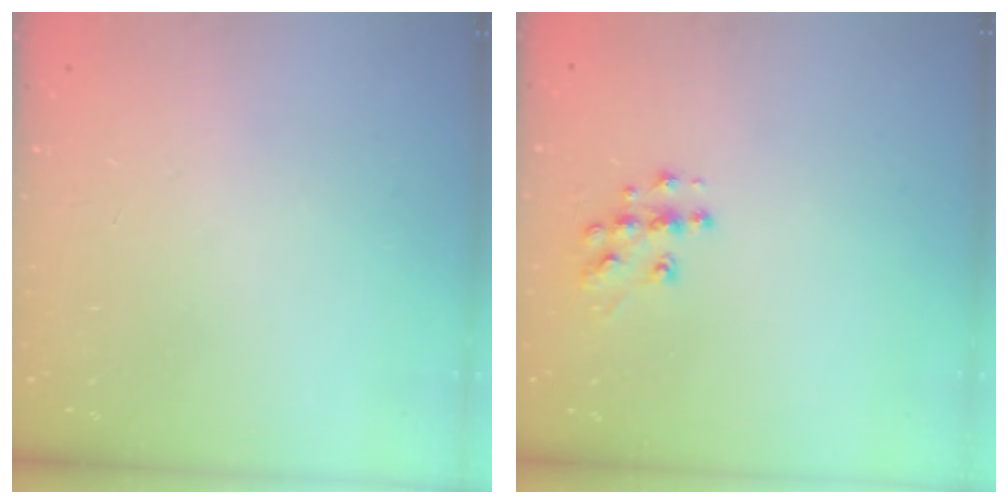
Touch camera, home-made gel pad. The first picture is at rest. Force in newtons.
{"total": 9.5, "press": 9.5, "slide": 0.6}